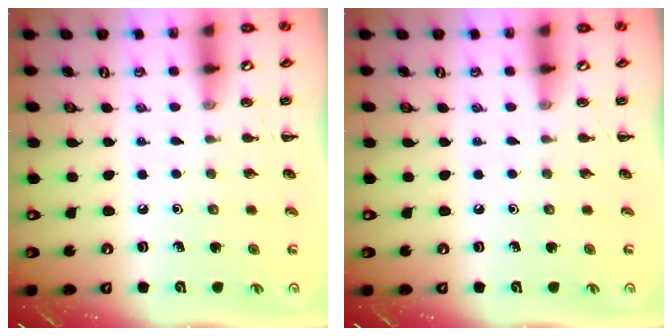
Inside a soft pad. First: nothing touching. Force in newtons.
{"total": 0.0}